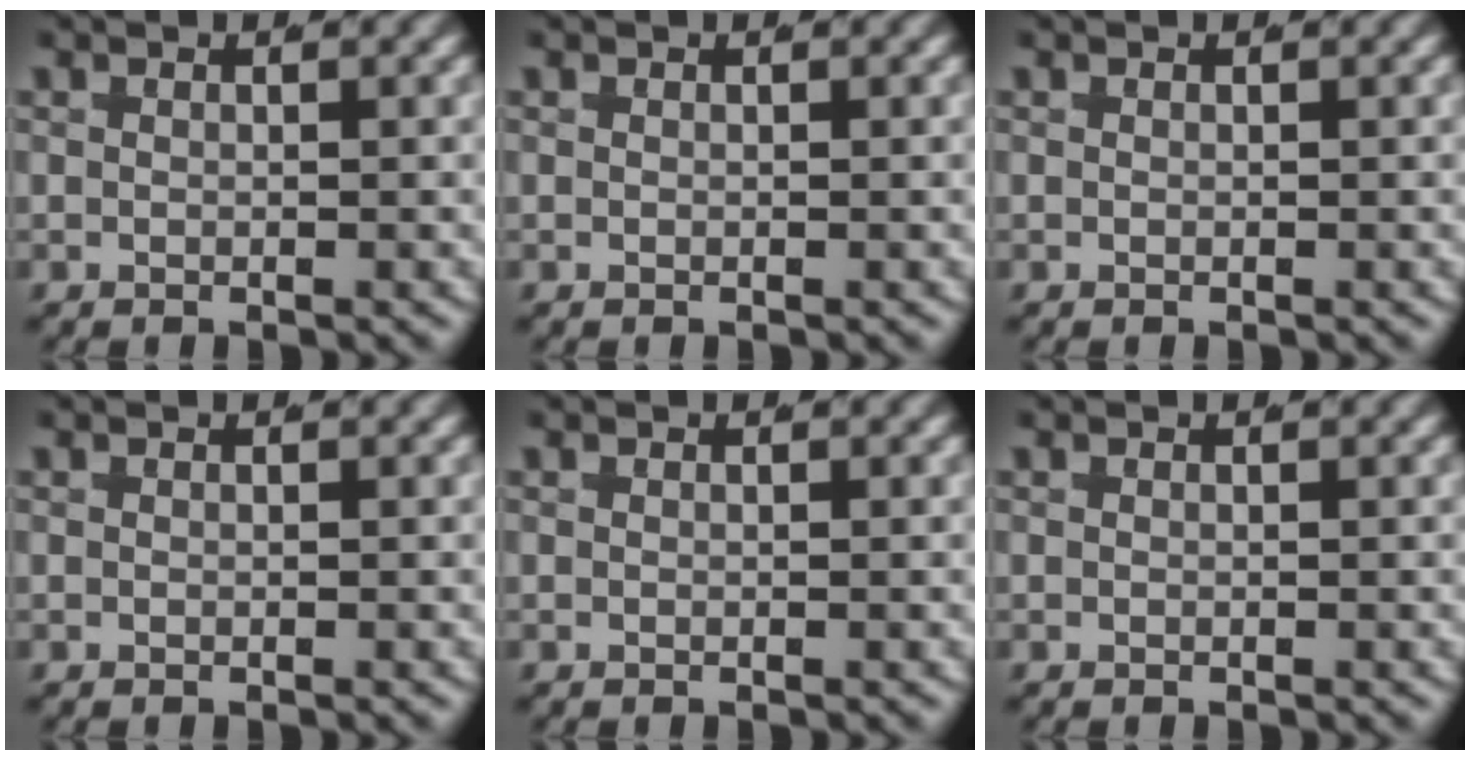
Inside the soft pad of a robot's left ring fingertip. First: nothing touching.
{"total": 0.0}
{"total": 0.0}
{"total": 0.0}
{"total": 0.0}
{"total": 0.0}